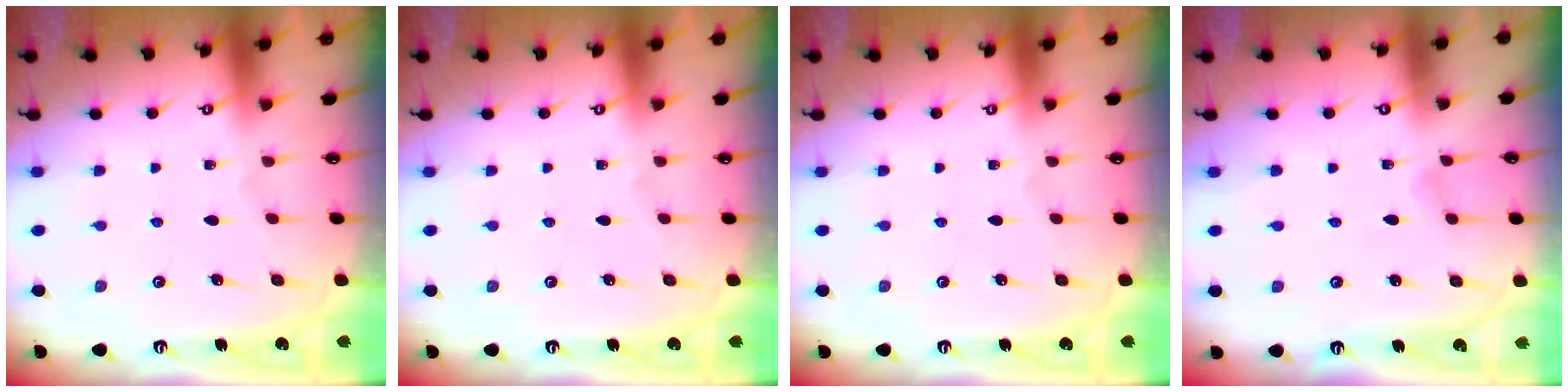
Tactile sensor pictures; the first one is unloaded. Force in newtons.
{"total": 0.0}
{"total": 0.0}
{"total": 1.9, "press": 1.9, "slide": 0.2}